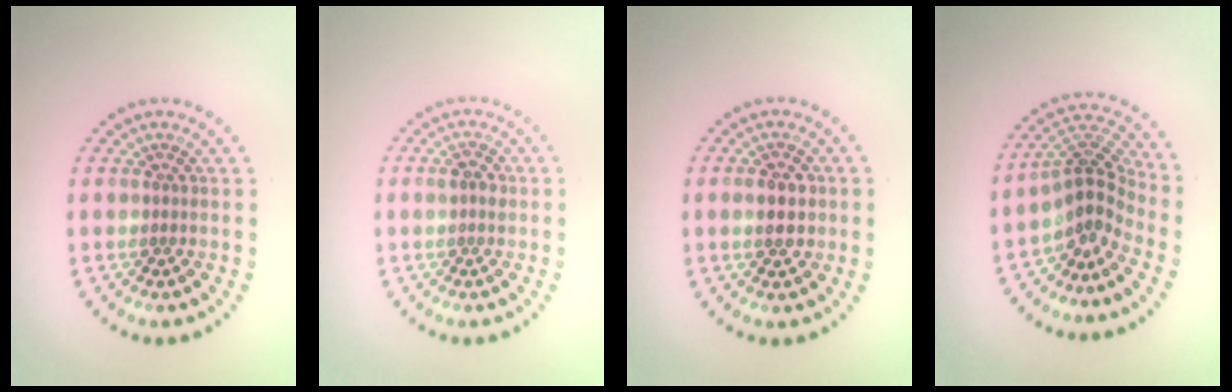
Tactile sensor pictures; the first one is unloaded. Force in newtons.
{"total": 1.4, "press": 1.4, "slide": 0.3}
{"total": 2.9, "press": 2.9, "slide": 0.2}
{"total": 3.8, "press": 2.7, "slide": 2.6}